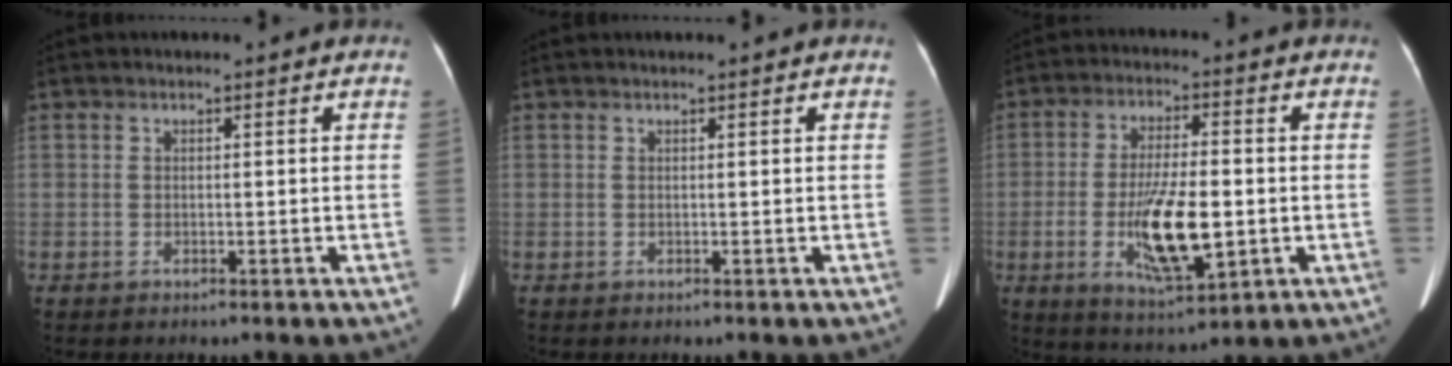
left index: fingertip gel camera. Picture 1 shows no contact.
{"total": 0.0}
{"total": 11.4, "force": [-2.2, 3.2, 10.7], "torque": [-0.203, -0.013, -0.032]}